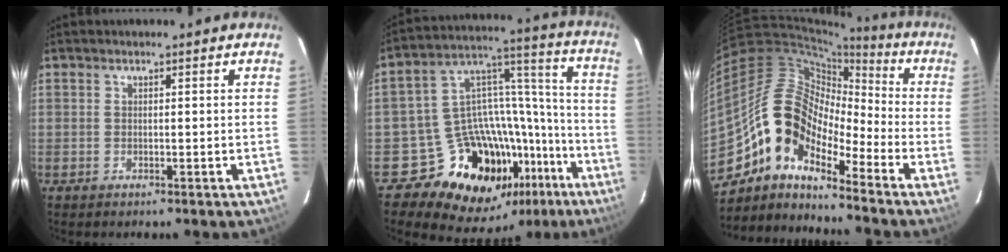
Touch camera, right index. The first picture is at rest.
{"total": 21.7, "force": [-12.9, 14.0, 10.4], "torque": [-0.152, 0.068, -0.181]}
{"total": 13.9, "force": [-8.7, 6.5, 8.6], "torque": [-0.141, 0.011, -0.181]}